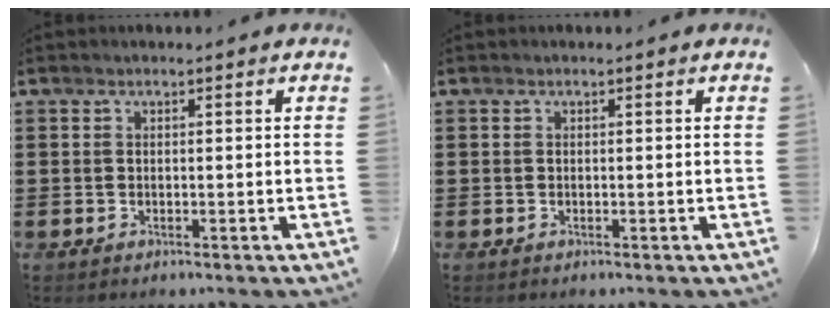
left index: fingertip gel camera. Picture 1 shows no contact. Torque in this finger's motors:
{"motor_torque": [0.08, 0.11, 0.00, 0.00]}